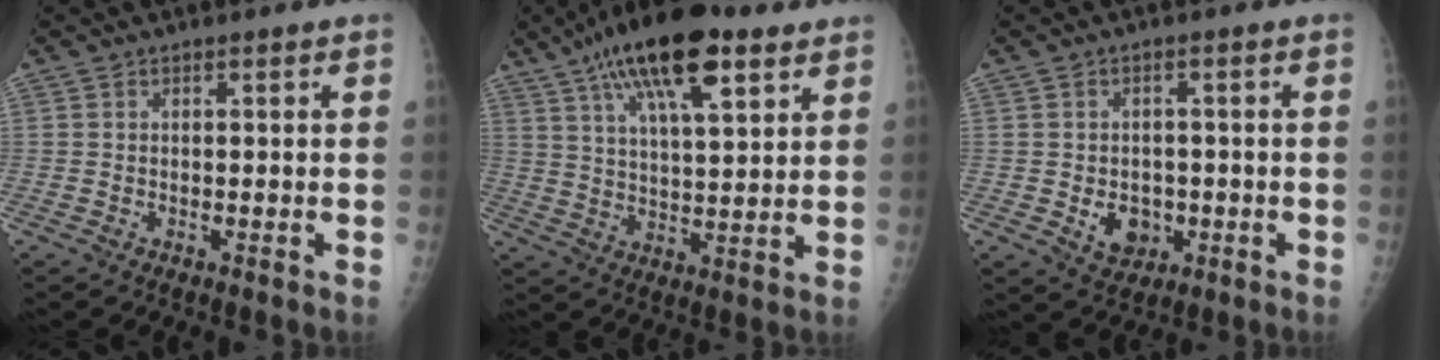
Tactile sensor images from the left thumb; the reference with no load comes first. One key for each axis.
{"total": 17.5, "fx": 9.8, "fy": 6.0, "fz": 13.2, "tx": -0.210, "ty": -0.018, "tz": 0.166}
{"total": 5.7, "fx": -1.3, "fy": 4.6, "fz": 3.1, "tx": -0.022, "ty": 0.005, "tz": -0.010}